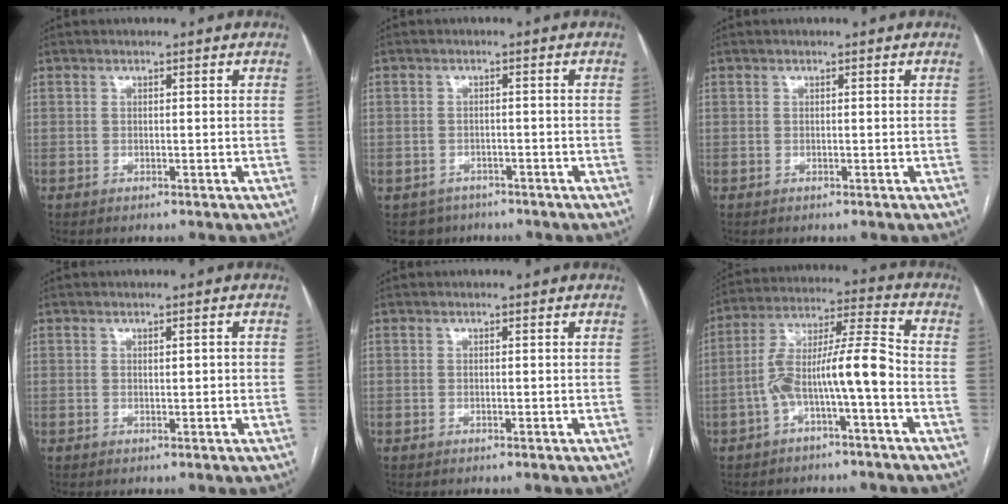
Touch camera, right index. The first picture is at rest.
{"total": 4.2, "force": [-2.6, 3.2, 0.0], "torque": [0.005, 0.009, -0.037]}
{"total": 0.0}
{"total": 1.4, "force": [0.2, 0.4, 1.3], "torque": [-0.021, 0.003, 0.003]}
{"total": 0.0}
{"total": 10.8, "force": [-3.4, 1.0, 10.2], "torque": [-0.189, 0.038, -0.060]}